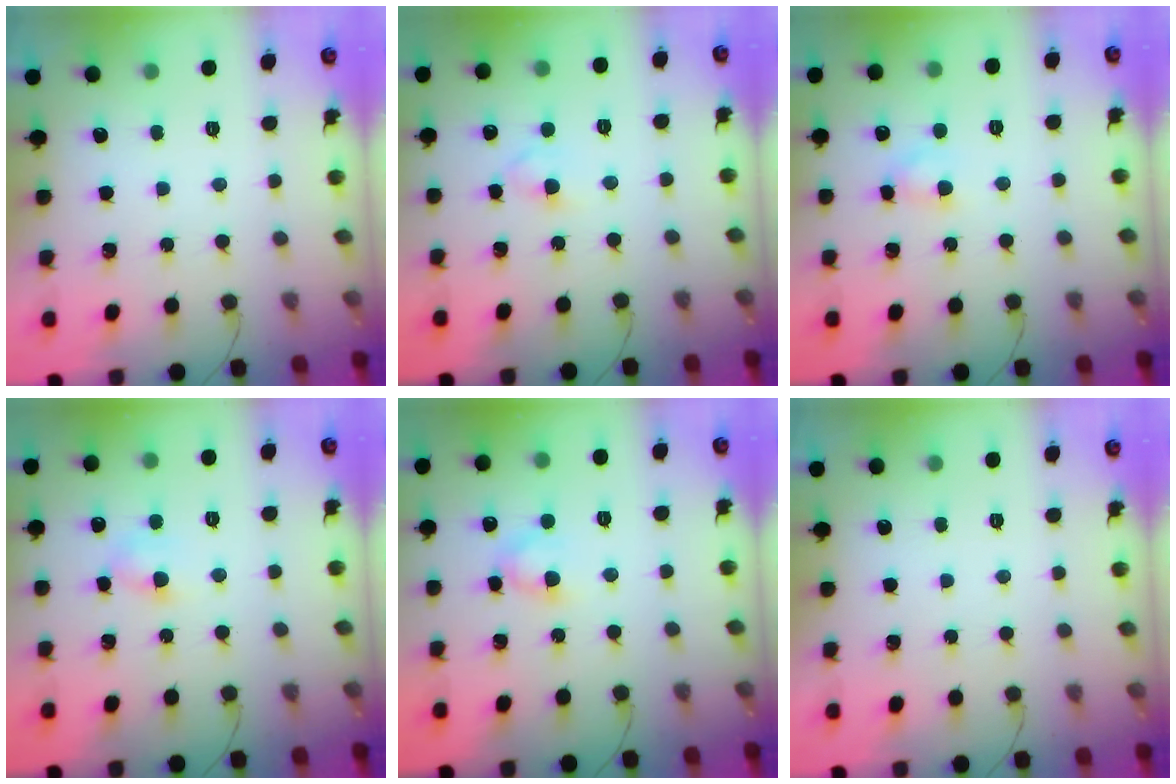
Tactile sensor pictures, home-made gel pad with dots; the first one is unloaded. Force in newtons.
{"total": 2.9, "press": 2.7, "slide": 1.1}
{"total": 2.5, "press": 2.3, "slide": 1.0}
{"total": 4.2, "press": 4.0, "slide": 1.3}
{"total": 3.7, "press": 3.5, "slide": 1.1}
{"total": 0.0}